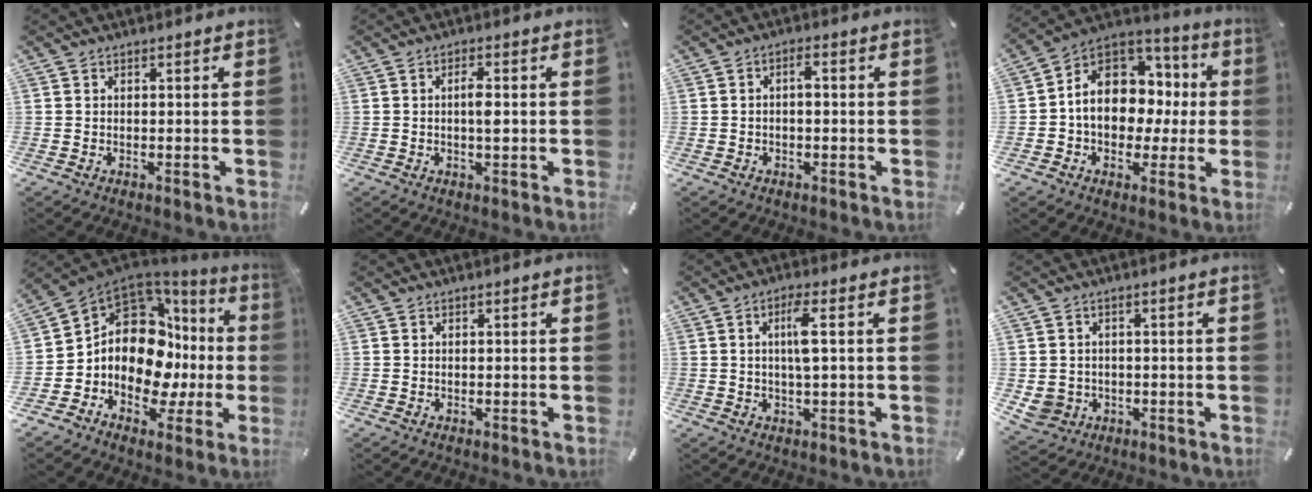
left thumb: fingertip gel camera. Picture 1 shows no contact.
{"total": 3.4, "force": [-0.1, 1.1, 3.2], "torque": [-0.054, 0.001, -0.005]}
{"total": 2.2, "force": [-0.5, 1.1, 1.9], "torque": [-0.036, 0.007, -0.011]}
{"total": 13.5, "force": [0.7, 11.1, 7.6], "torque": [-0.135, -0.007, 0.018]}
{"total": 14.4, "force": [1.1, 10.9, 9.3], "torque": [-0.168, -0.035, 0.019]}
{"total": 0.0}
{"total": 6.0, "force": [0.9, 1.0, 5.9], "torque": [-0.114, 0.002, 0.012]}
{"total": 3.7, "force": [-0.8, 3.4, 1.1], "torque": [-0.034, 0.001, -0.015]}